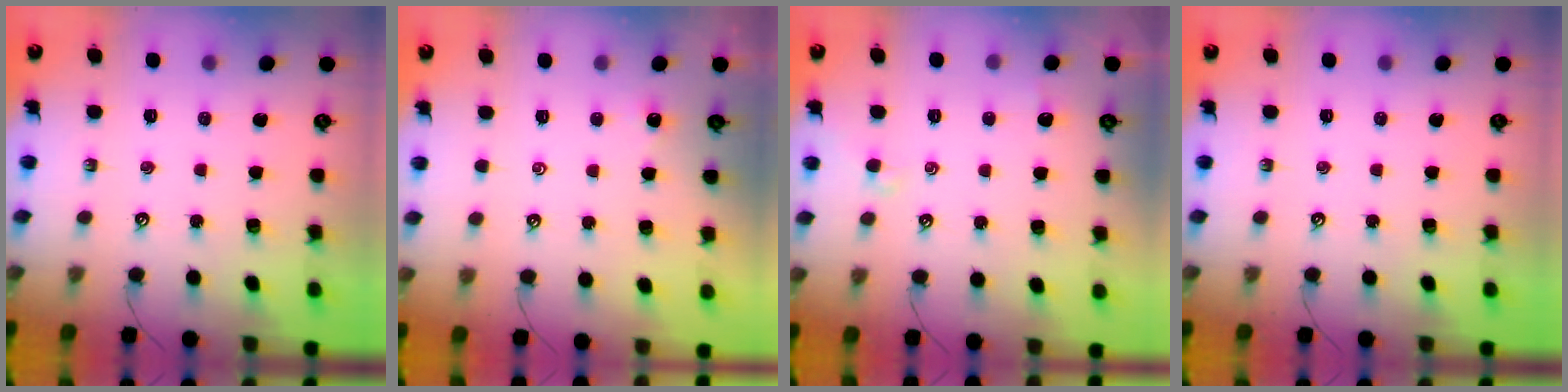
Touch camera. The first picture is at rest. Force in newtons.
{"total": 2.6, "press": 2.6, "slide": 0.2}
{"total": 1.0, "press": 0.7, "slide": 0.6}
{"total": 0.0}